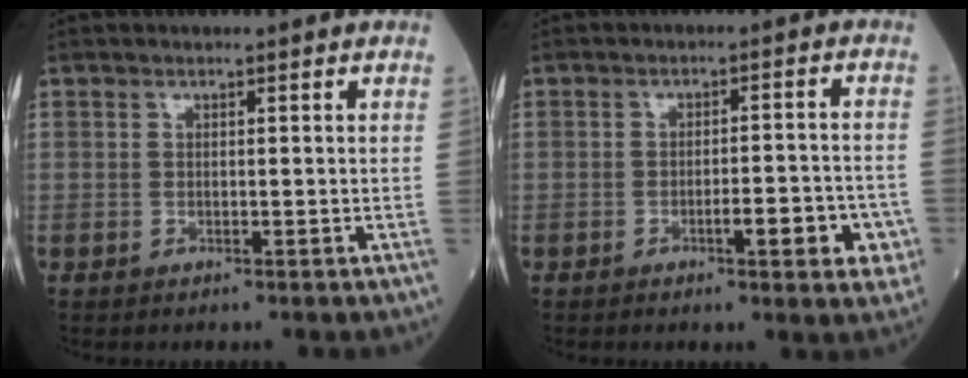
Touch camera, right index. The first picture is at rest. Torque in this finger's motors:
{"motor_torque": [0.53, -0.34, 0.31, 0.09]}